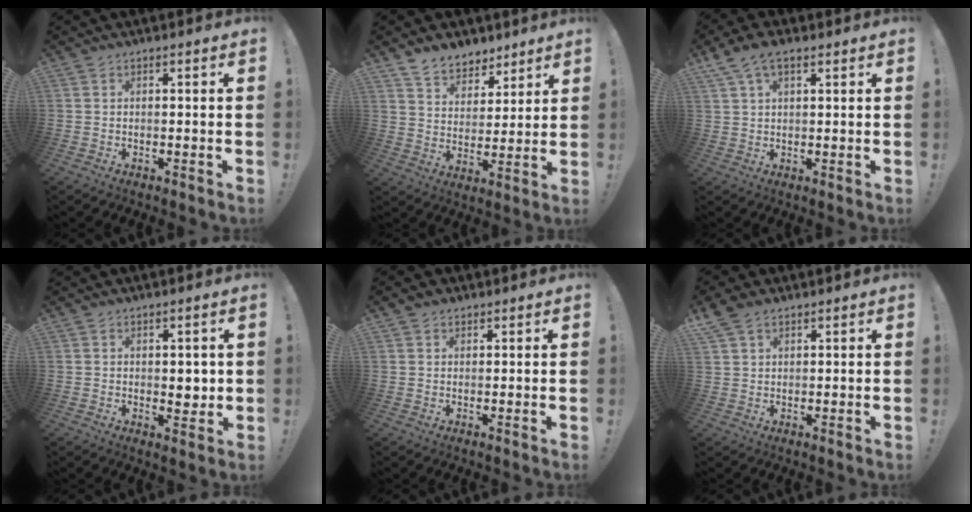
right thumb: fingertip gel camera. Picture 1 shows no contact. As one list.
[{"total": 9.1, "force": [7.3, 5.2, 1.6], "torque": [-0.031, -0.055, 0.144]}, {"total": 6.3, "force": [3.6, 2.9, 4.2], "torque": [-0.078, -0.002, 0.071]}, {"total": 3.6, "force": [0.6, 2.5, 2.5], "torque": [-0.029, -0.006, 0.009]}, {"total": 2.4, "force": [1.5, 1.7, 0.6], "torque": [-0.001, -0.007, 0.027]}, {"total": 4.8, "force": [3.4, 2.7, 2.1], "torque": [-0.039, -0.011, 0.066]}]